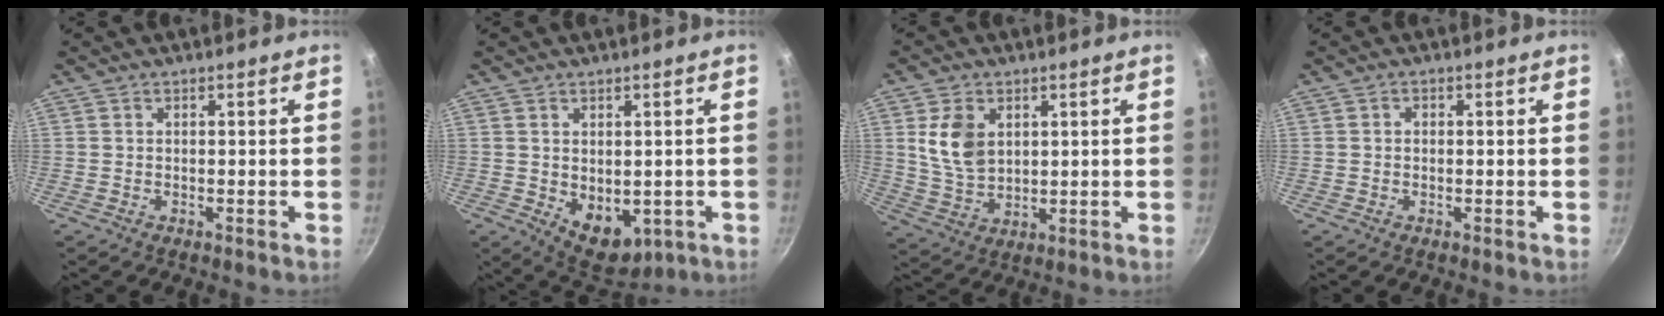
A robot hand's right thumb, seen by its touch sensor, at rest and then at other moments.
{"total": 8.4, "force": [-0.6, 5.8, 6.1], "torque": [-0.060, -0.016, 0.013]}
{"total": 8.9, "force": [2.6, 6.2, 5.9], "torque": [-0.098, -0.018, 0.056]}
{"total": 0.9, "force": [0.0, 0.7, 0.5], "torque": [-0.008, 0.005, -0.001]}